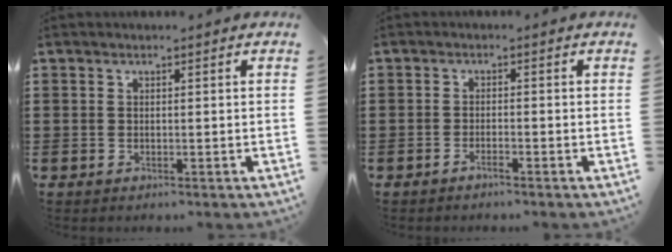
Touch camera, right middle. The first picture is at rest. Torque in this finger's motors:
{"motor_torque": [-0.15, -0.01, -0.02, -0.01]}